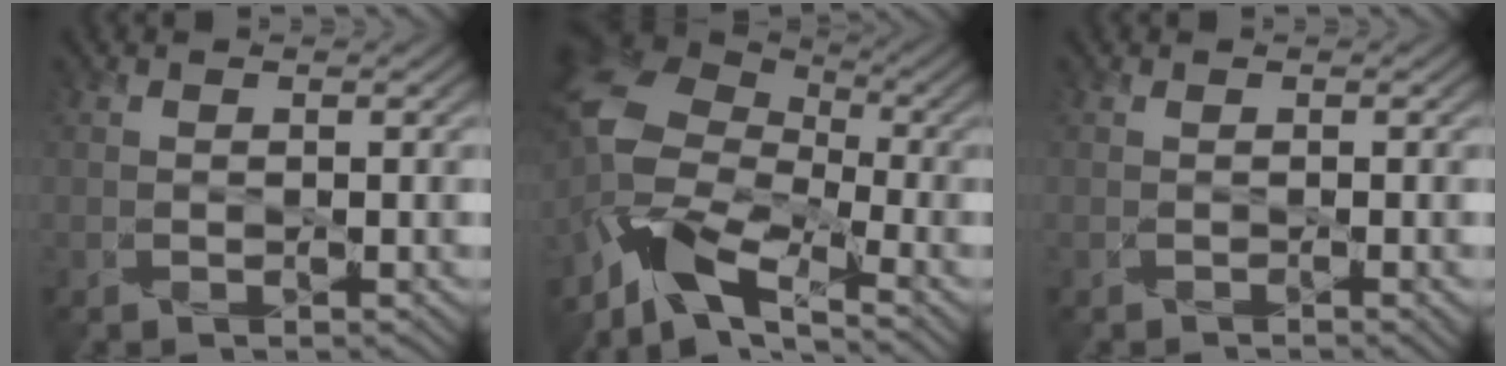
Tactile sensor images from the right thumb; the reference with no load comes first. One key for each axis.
{"total": 11.5, "fx": -7.1, "fy": 5.5, "fz": 7.2, "tx": -0.154, "ty": -0.002, "tz": -0.159}
{"total": 0.6, "fx": -0.1, "fy": 0.1, "fz": 0.6, "tx": -0.006, "ty": 0.000, "tz": -0.001}